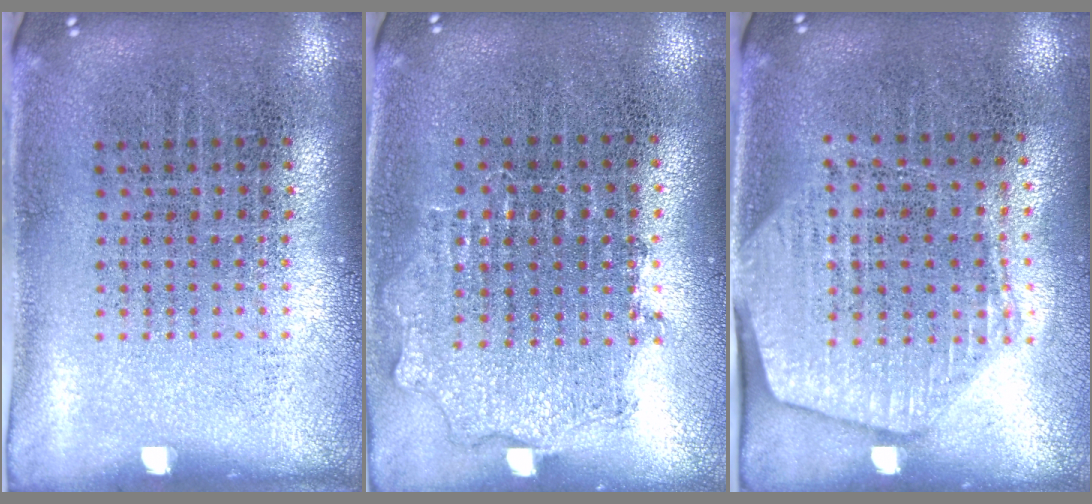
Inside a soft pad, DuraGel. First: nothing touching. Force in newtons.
{"total": 0.9, "press": 0.9, "slide": 0.2}
{"total": 1.7, "press": 1.5, "slide": 0.7}